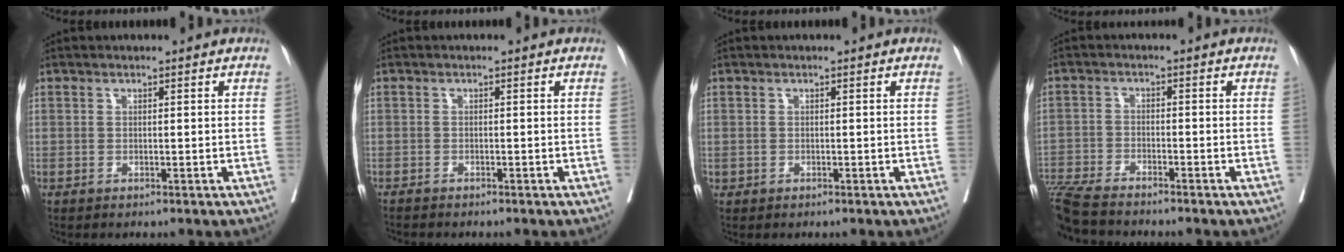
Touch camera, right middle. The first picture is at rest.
{"total": 1.9, "force": [-1.7, -0.1, 0.7], "torque": [-0.010, 0.000, -0.026]}
{"total": 0.0}
{"total": 10.5, "force": [-9.6, 0.5, 4.1], "torque": [-0.073, -0.013, -0.165]}